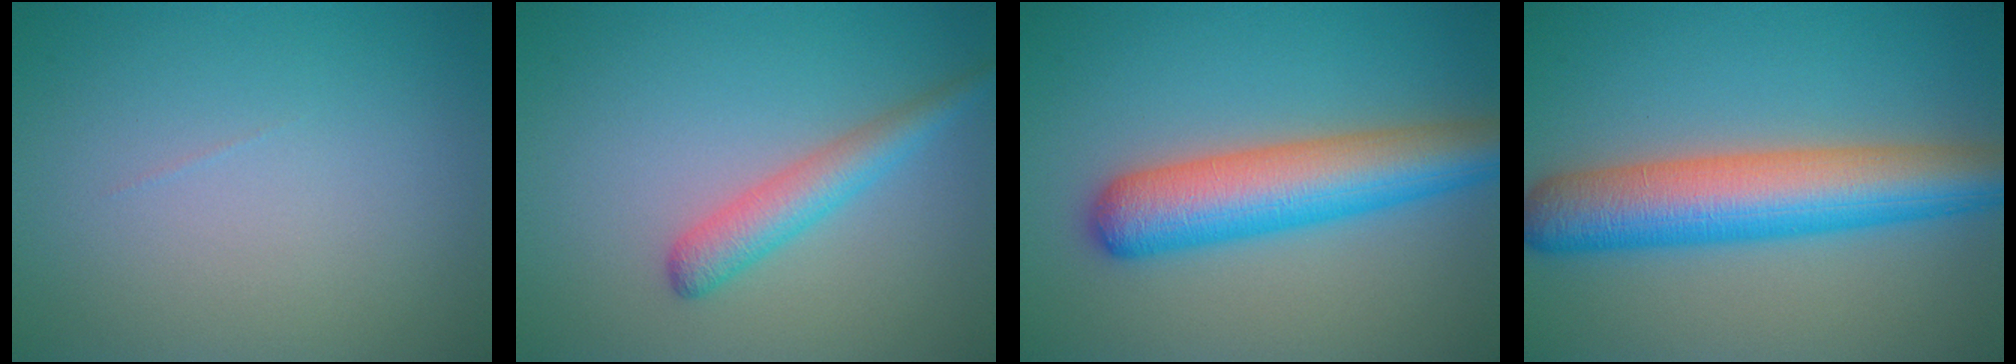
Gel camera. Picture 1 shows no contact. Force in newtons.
{"total": 3.1, "press": 3.1, "slide": 0.1}
{"total": 7.6, "press": 7.6, "slide": 0.3}
{"total": 9.1, "press": 9.1, "slide": 0.2}